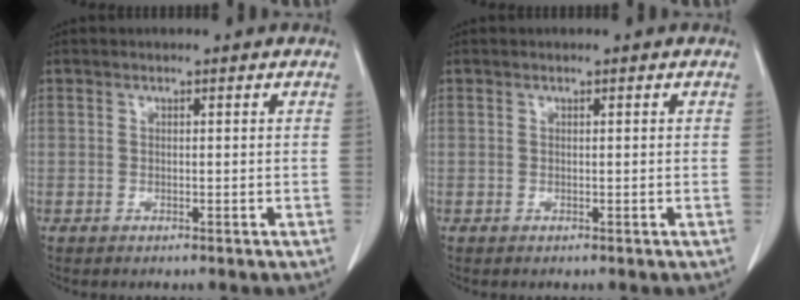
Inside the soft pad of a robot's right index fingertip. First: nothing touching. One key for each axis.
{"total": 0.0}